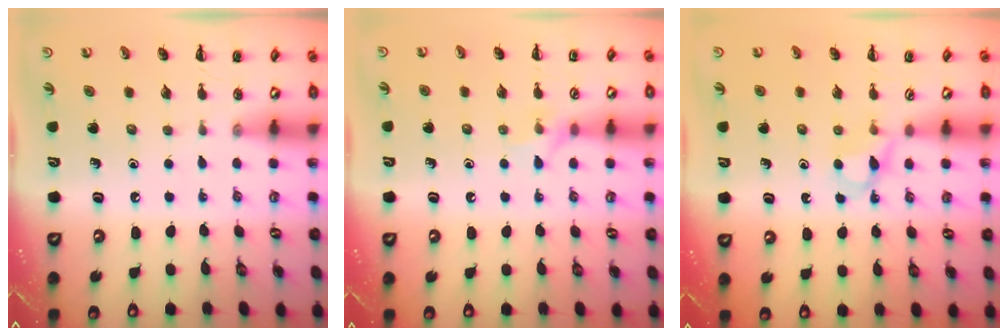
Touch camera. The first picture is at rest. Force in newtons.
{"total": 5.6, "press": 5.5, "slide": 1.1}
{"total": 3.8, "press": 3.6, "slide": 1.3}